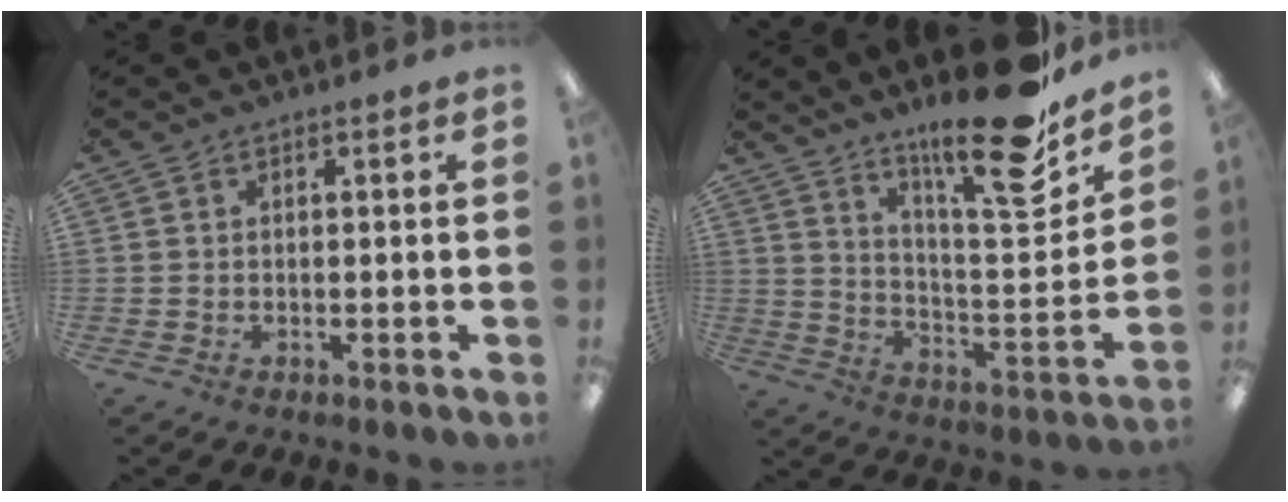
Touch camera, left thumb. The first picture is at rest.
{"total": 21.0, "force": [16.6, 3.9, 12.3], "torque": [-0.188, -0.120, 0.265]}